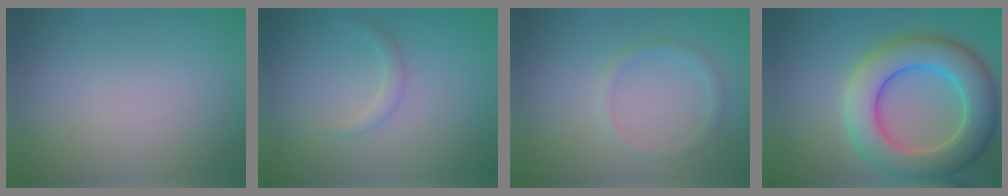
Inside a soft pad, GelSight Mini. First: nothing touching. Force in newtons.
{"total": 1.0, "press": 1.0, "slide": 0.1}
{"total": 1.2, "press": 1.2, "slide": 0.1}
{"total": 8.9, "press": 8.9, "slide": 0.6}